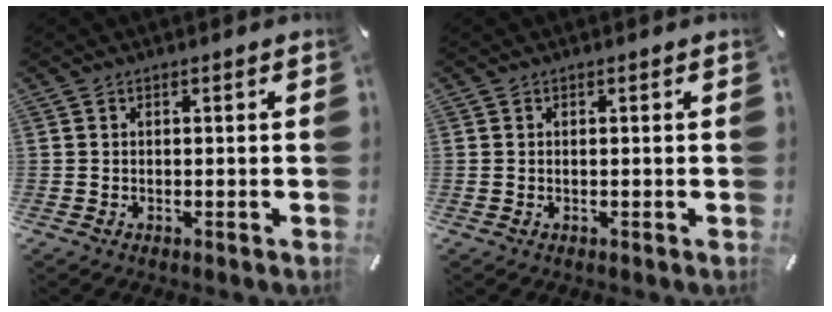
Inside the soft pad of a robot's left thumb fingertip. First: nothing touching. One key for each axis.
{"total": 0.0}